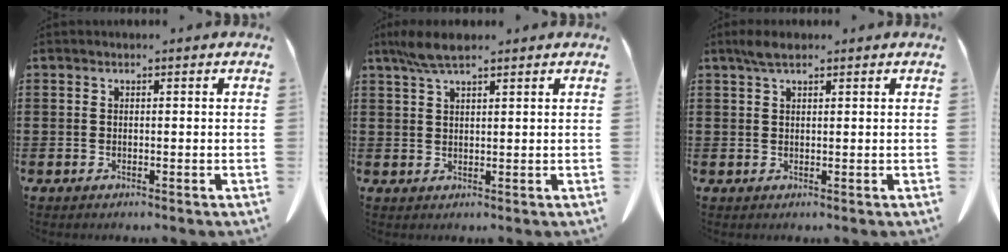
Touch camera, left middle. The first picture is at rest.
{"total": 4.6, "force": [3.2, 1.0, 3.1], "torque": [-0.068, 0.000, 0.059]}
{"total": 2.3, "force": [1.5, 0.7, 1.7], "torque": [-0.037, 0.004, 0.026]}